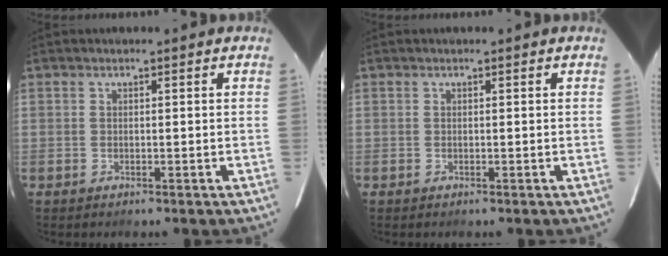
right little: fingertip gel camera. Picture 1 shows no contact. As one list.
[{"total": 0.0}]